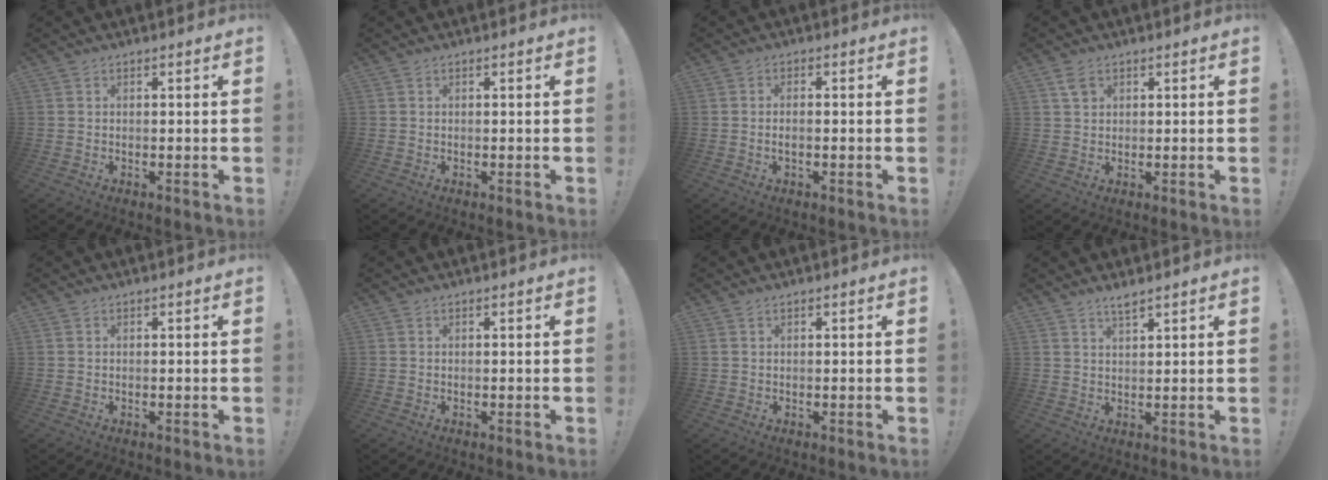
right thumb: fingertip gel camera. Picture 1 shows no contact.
{"total": 0.0}
{"total": 1.8, "force": [-0.6, 0.5, 1.7], "torque": [-0.033, 0.007, -0.010]}
{"total": 2.9, "force": [1.5, 2.0, 1.3], "torque": [-0.005, -0.007, 0.025]}
{"total": 0.0}
{"total": 0.0}
{"total": 0.6, "force": [0.4, 0.2, 0.4], "torque": [-0.008, 0.001, 0.008]}
{"total": 3.2, "force": [2.7, 0.4, 1.7], "torque": [-0.026, -0.016, 0.046]}